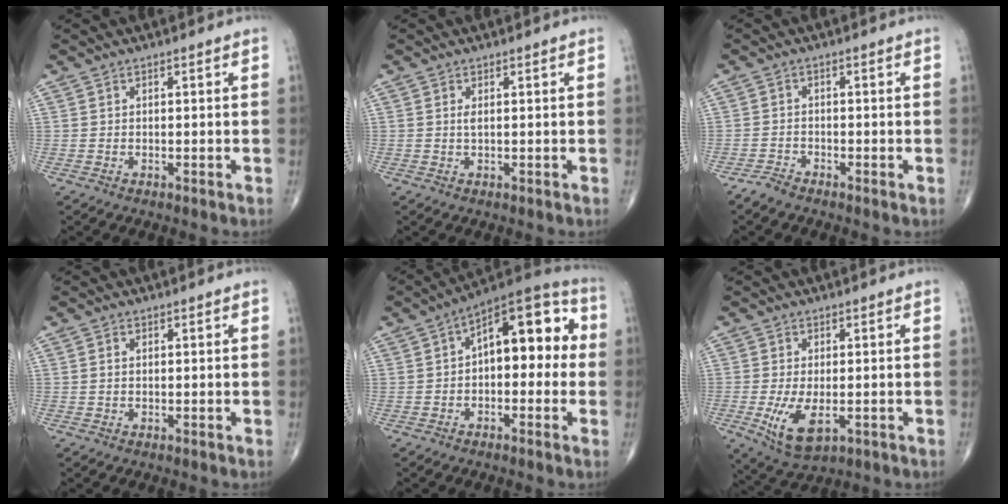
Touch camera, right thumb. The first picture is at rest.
{"total": 1.1, "force": [0.3, 0.1, 1.1], "torque": [-0.026, -0.003, 0.007]}
{"total": 2.0, "force": [-1.9, 0.5, 0.6], "torque": [-0.012, -0.004, -0.043]}
{"total": 0.9, "force": [0.2, 0.6, 0.6], "torque": [-0.015, 0.005, 0.005]}
{"total": 14.7, "force": [1.1, 7.7, 12.4], "torque": [-0.138, 0.043, 0.004]}
{"total": 7.4, "force": [-1.9, 3.6, 6.2], "torque": [-0.120, -0.015, -0.024]}